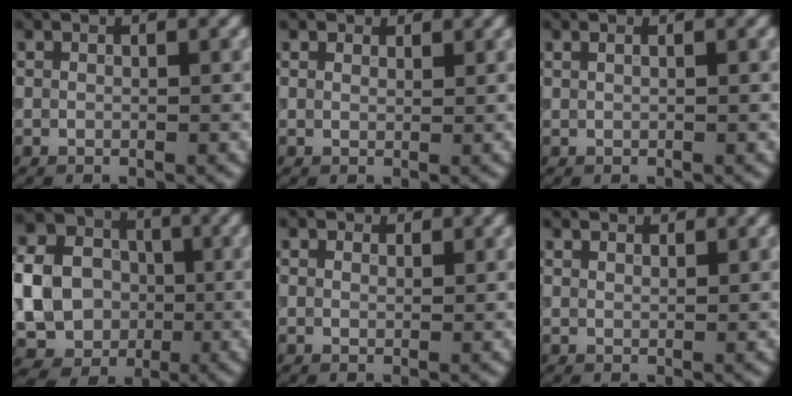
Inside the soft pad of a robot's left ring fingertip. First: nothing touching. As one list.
[{"total": 1.4, "force": [1.2, 0.7, 0.2], "torque": [-0.006, -0.006, 0.017]}, {"total": 1.2, "force": [0.6, 0.6, 0.8], "torque": [-0.003, -0.002, 0.000]}, {"total": 10.1, "force": [-0.8, 9.0, 4.5], "torque": [-0.088, -0.015, -0.033]}, {"total": 1.4, "force": [1.2, 0.6, 0.2], "torque": [-0.007, -0.003, 0.012]}, {"total": 3.1, "force": [2.7, 1.1, 1.1], "torque": [-0.026, 0.004, 0.042]}]